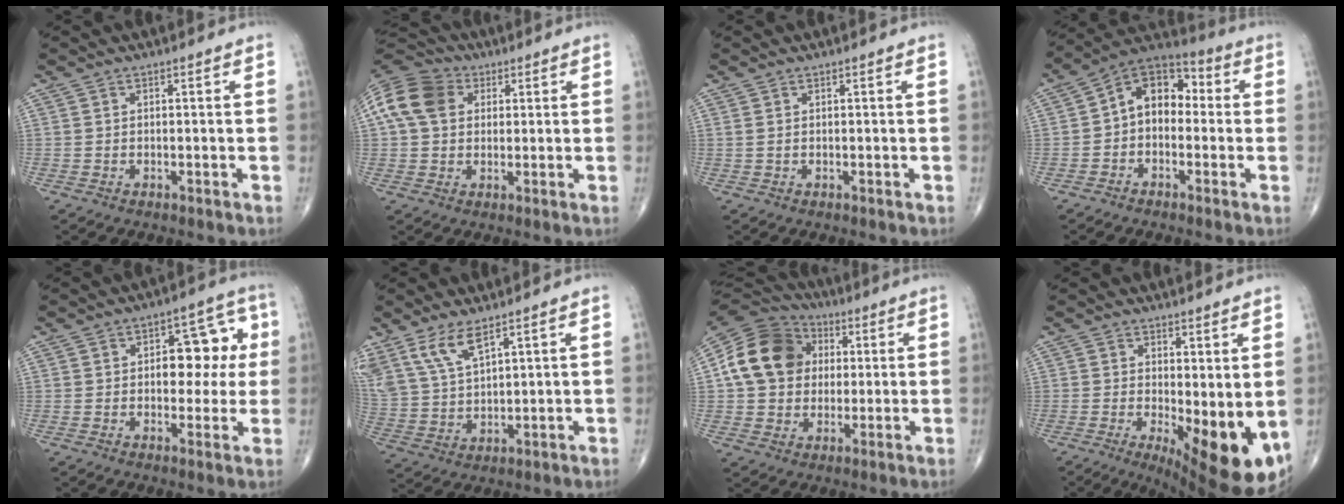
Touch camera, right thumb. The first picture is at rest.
{"total": 12.5, "force": [3.4, 9.7, 7.2], "torque": [-0.137, 0.021, 0.052]}
{"total": 0.5, "force": [0.3, 0.0, 0.5], "torque": [-0.018, 0.006, 0.007]}
{"total": 10.3, "force": [-0.3, 7.2, 7.4], "torque": [-0.085, 0.037, -0.027]}
{"total": 10.8, "force": [1.2, 6.4, 8.6], "torque": [-0.066, 0.023, 0.016]}
{"total": 9.3, "force": [6.3, 3.3, 5.9], "torque": [-0.122, -0.022, 0.142]}
{"total": 16.5, "force": [2.8, 13.5, 9.1], "torque": [-0.154, 0.017, 0.043]}
{"total": 12.8, "force": [-1.6, 4.7, 11.8], "torque": [-0.160, -0.029, -0.008]}